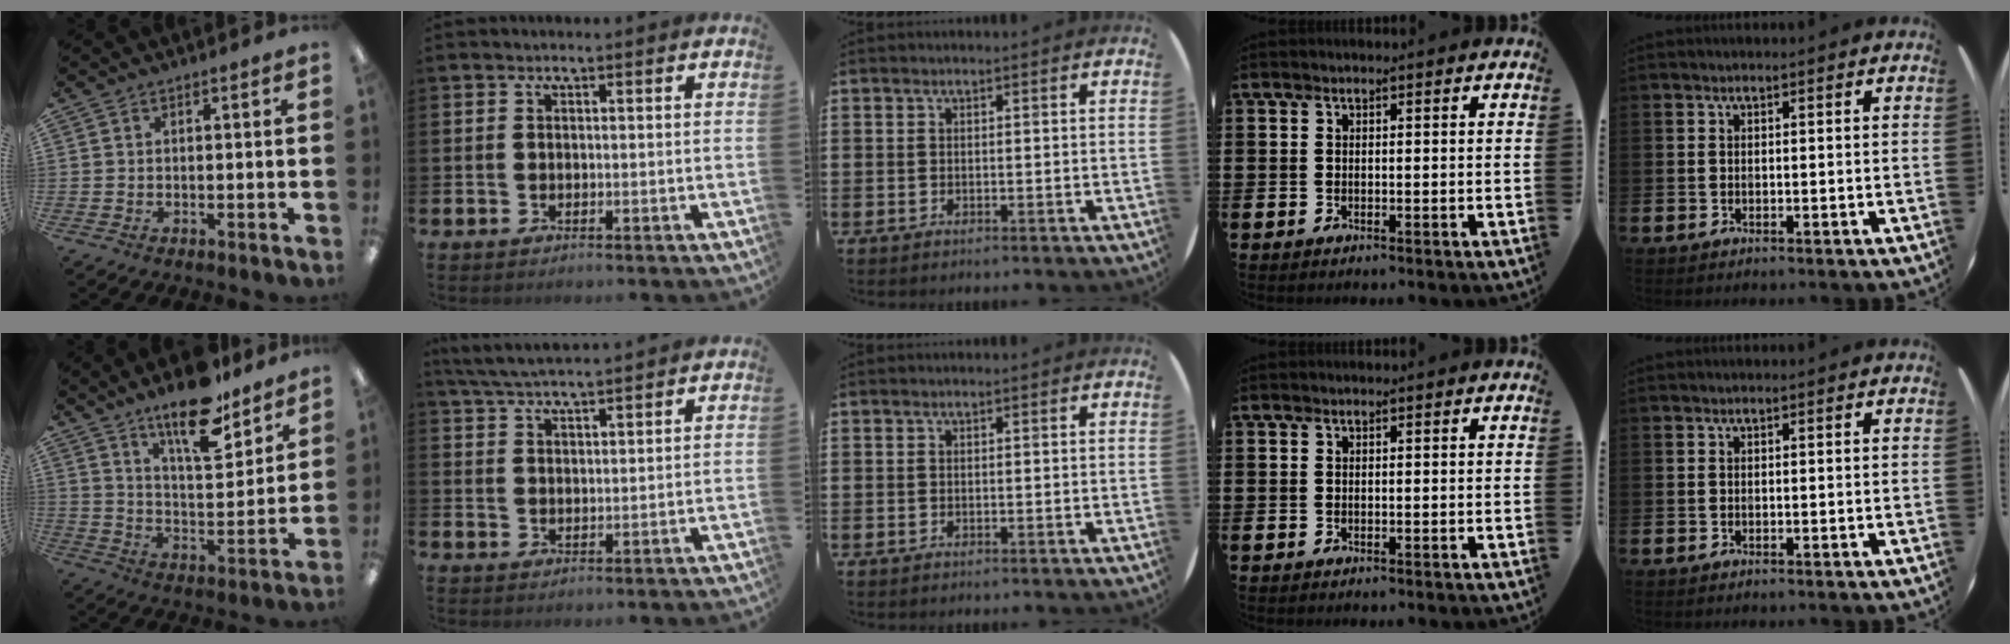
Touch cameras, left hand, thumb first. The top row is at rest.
{"thumb": {"total": 16.3, "force": [12.2, 5.4, 9.4], "torque": [-0.142, -0.074, 0.204]}, "index": {"total": 4.8, "force": [4.7, 0.1, 1.2], "torque": [-0.036, -0.018, 0.084]}}